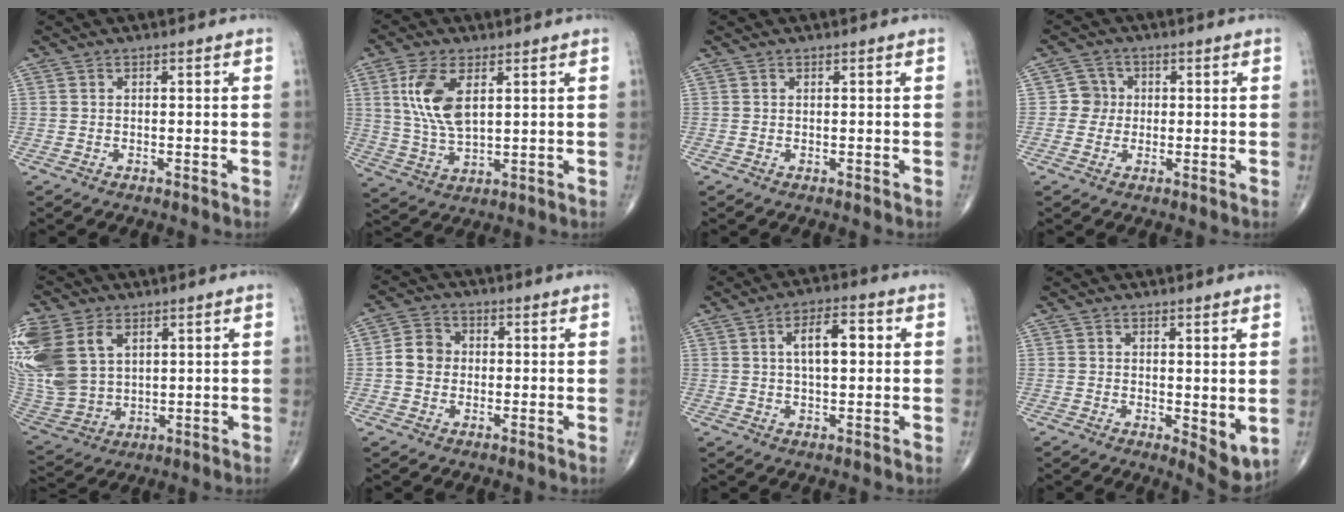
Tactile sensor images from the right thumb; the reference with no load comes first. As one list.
[{"total": 10.6, "force": [3.3, 5.2, 8.6], "torque": [-0.177, -0.011, 0.070]}, {"total": 0.0}, {"total": 3.6, "force": [0.1, 3.6, 0.5], "torque": [0.020, 0.009, -0.006]}, {"total": 21.7, "force": [7.5, 15.0, 13.7], "torque": [-0.344, 0.006, 0.162]}, {"total": 5.1, "force": [-0.2, 4.4, 2.5], "torque": [-0.035, 0.014, -0.012]}, {"total": 7.9, "force": [1.4, 3.6, 6.9], "torque": [-0.102, 0.009, 0.020]}, {"total": 5.3, "force": [0.3, 2.1, 4.9], "torque": [-0.057, -0.017, 0.009]}]